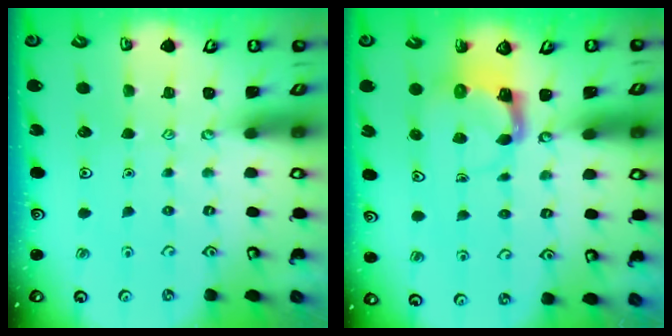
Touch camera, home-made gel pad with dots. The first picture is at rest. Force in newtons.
{"total": 3.9, "press": 3.8, "slide": 0.7}